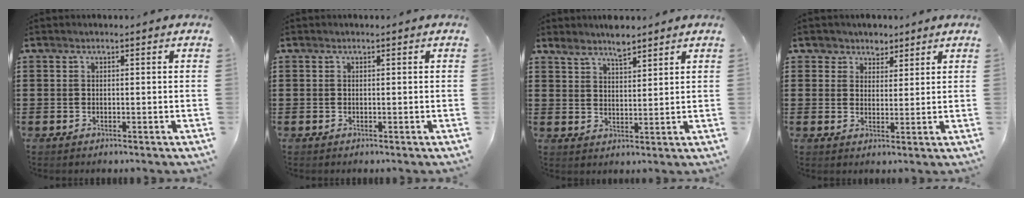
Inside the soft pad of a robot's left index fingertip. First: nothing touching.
{"total": 0.0}
{"total": 4.1, "force": [3.7, 0.9, 1.6], "torque": [-0.040, -0.004, 0.067]}
{"total": 3.3, "force": [2.4, 2.3, -0.1], "torque": [-0.007, 0.007, 0.042]}